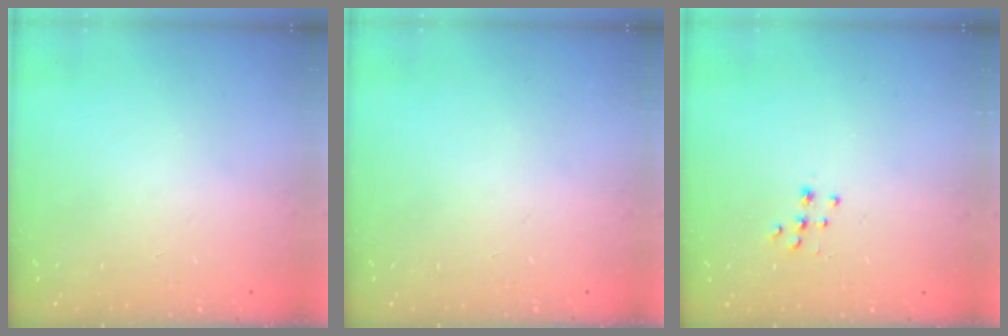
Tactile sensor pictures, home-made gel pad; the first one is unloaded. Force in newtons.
{"total": 0.0}
{"total": 6.8, "press": 6.8, "slide": 0.5}